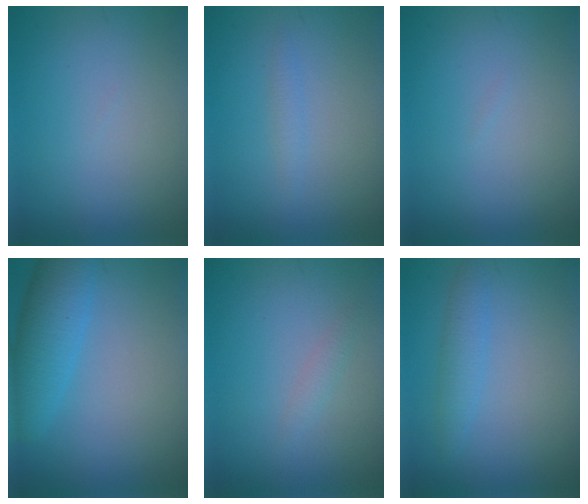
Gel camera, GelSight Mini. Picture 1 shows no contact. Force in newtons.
{"total": 0.8, "press": 0.8, "slide": 0.1}
{"total": 0.0}
{"total": 5.1, "press": 5.1, "slide": 0.2}
{"total": 0.9, "press": 0.9, "slide": 0.1}
{"total": 2.0, "press": 1.9, "slide": 0.2}